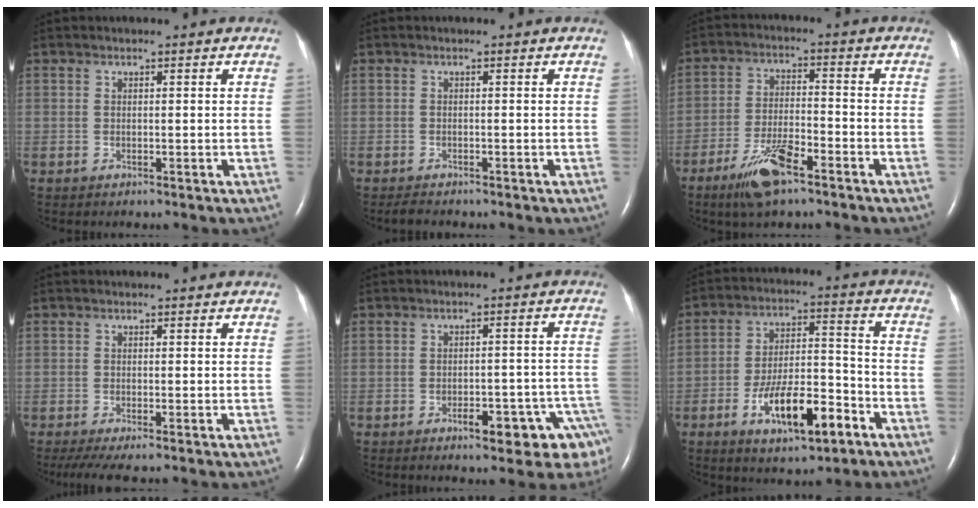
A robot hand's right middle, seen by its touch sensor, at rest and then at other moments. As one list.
[{"total": 1.3, "force": [-1.2, 0.3, 0.4], "torque": [-0.018, -0.006, -0.019]}, {"total": 8.5, "force": [-5.5, 1.8, 6.2], "torque": [-0.126, -0.012, -0.101]}, {"total": 3.5, "force": [-2.3, 0.4, 2.6], "torque": [-0.050, -0.013, -0.042]}, {"total": 8.6, "force": [-5.5, 3.0, 6.0], "torque": [-0.056, 0.024, -0.068]}, {"total": 12.3, "force": [-6.0, 3.8, 10.1], "torque": [-0.179, 0.009, -0.094]}]